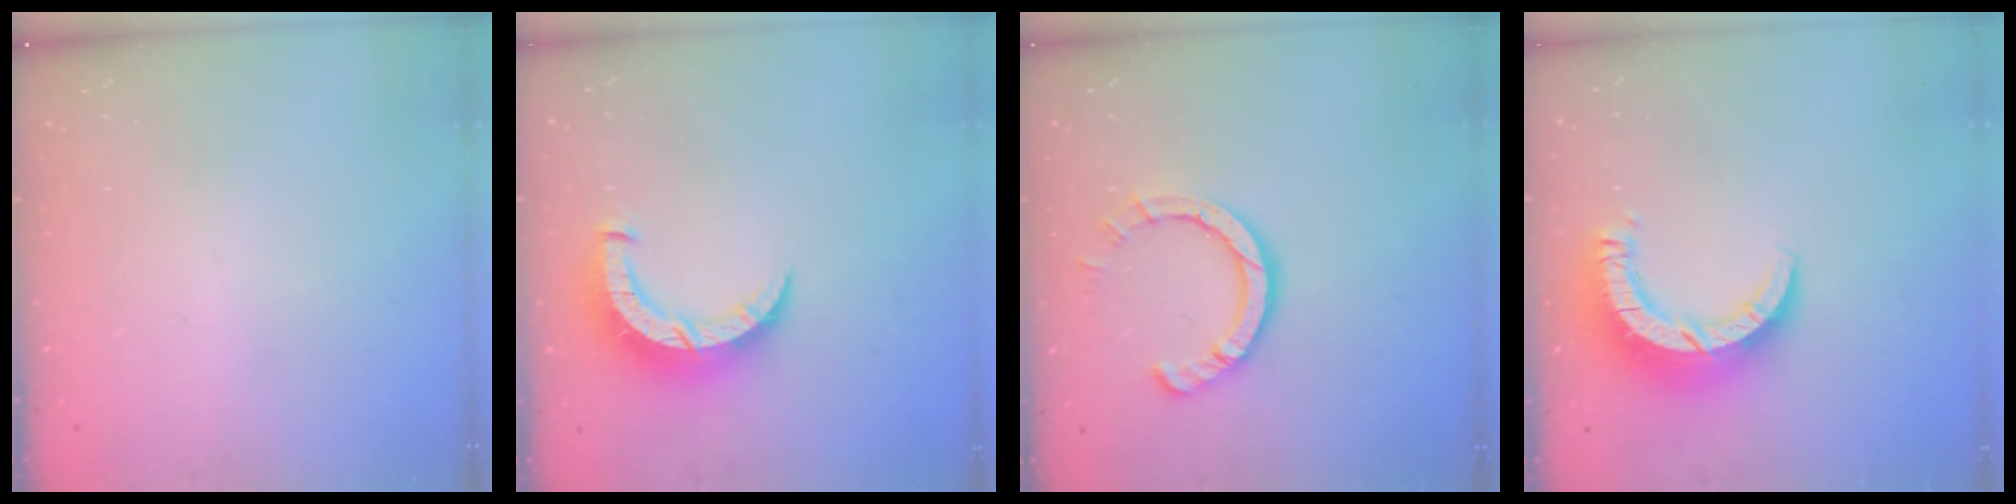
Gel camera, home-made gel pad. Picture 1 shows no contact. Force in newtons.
{"total": 8.4, "press": 8.3, "slide": 1.0}
{"total": 7.5, "press": 7.4, "slide": 0.9}
{"total": 10.3, "press": 10.2, "slide": 1.0}